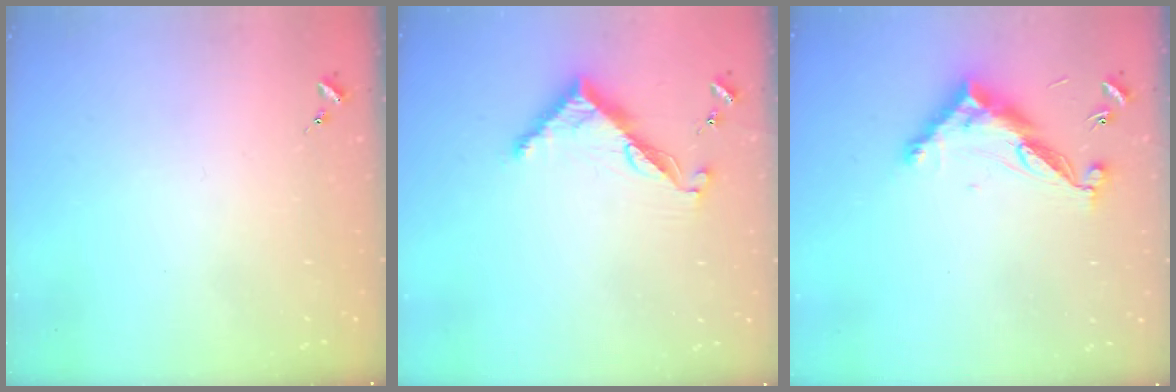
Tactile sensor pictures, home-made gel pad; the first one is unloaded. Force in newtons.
{"total": 8.7, "press": 8.7, "slide": 0.6}
{"total": 12.4, "press": 12.4, "slide": 0.2}